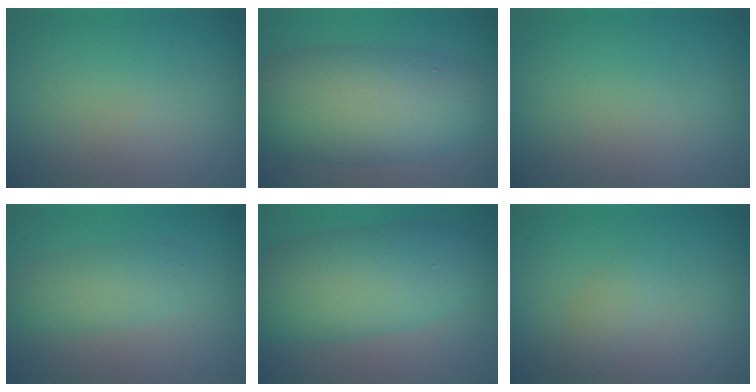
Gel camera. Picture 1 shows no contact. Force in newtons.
{"total": 10.9, "press": 10.9, "slide": 0.1}
{"total": 0.0}
{"total": 2.8, "press": 2.8, "slide": 0.2}
{"total": 7.8, "press": 7.8, "slide": 0.1}
{"total": 1.2, "press": 1.2, "slide": 0.1}